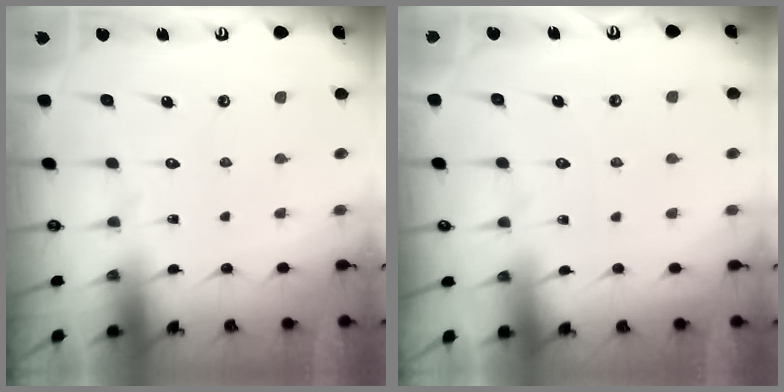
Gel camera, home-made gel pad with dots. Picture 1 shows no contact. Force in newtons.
{"total": 1.8, "press": 1.8, "slide": 0.3}